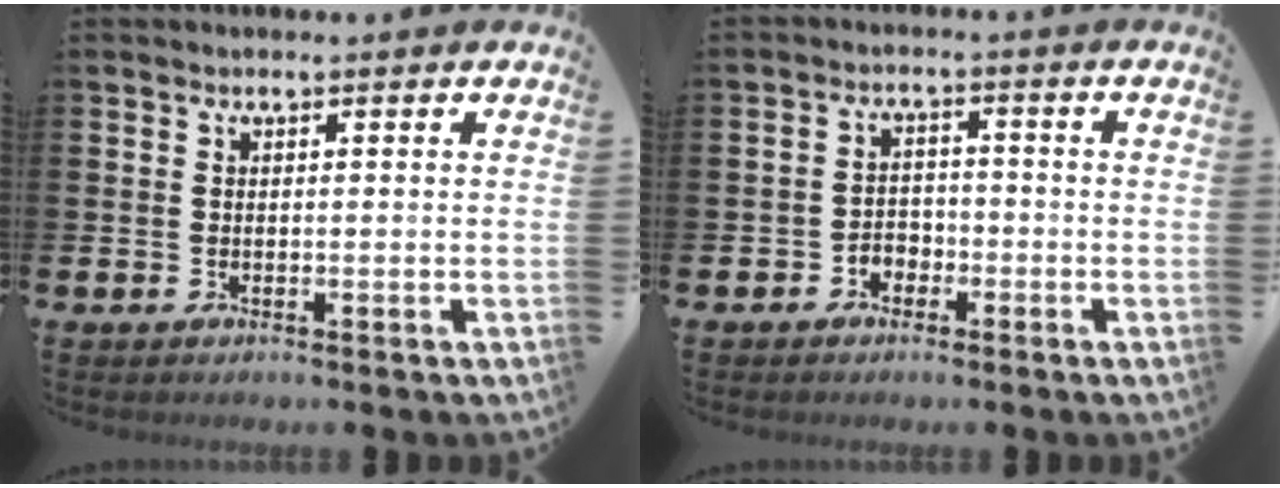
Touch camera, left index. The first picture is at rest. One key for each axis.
{"total": 2.4, "fx": -1.7, "fy": 1.7, "fz": 0.4, "tx": -0.022, "ty": 0.010, "tz": -0.037}